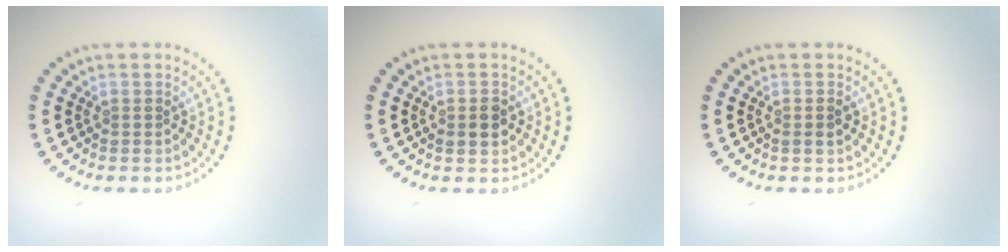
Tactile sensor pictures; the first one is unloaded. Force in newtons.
{"total": 2.2, "press": 2.2, "slide": 0.2}
{"total": 1.0, "press": 1.0, "slide": 0.3}